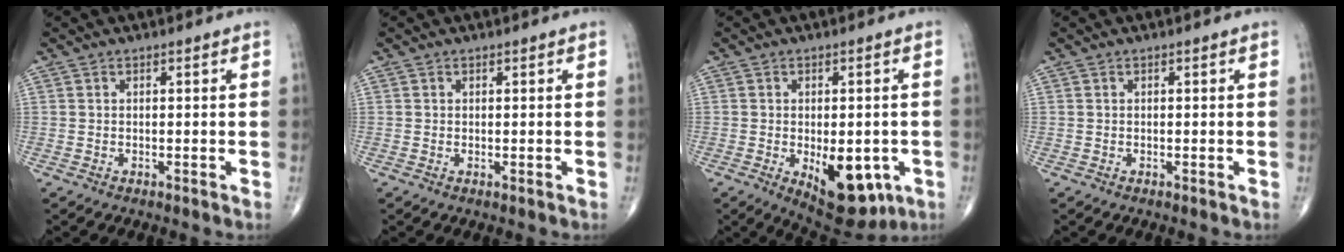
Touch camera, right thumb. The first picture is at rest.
{"total": 0.0}
{"total": 12.5, "force": [-3.7, 6.3, 10.1], "torque": [-0.111, -0.006, -0.035]}
{"total": 0.0}